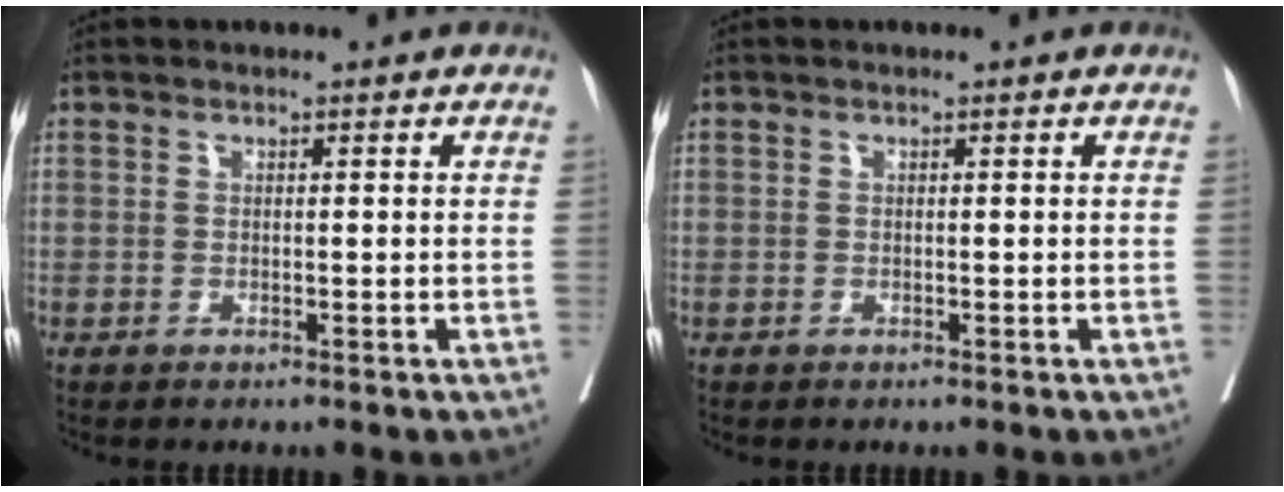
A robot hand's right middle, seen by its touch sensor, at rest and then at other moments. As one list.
[{"total": 0.0}]